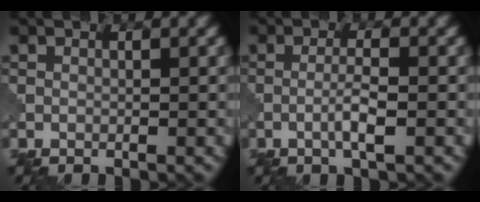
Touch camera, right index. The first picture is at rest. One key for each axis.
{"total": 2.5, "fx": -0.7, "fy": 0.2, "fz": 2.3, "tx": -0.044, "ty": 0.005, "tz": -0.017}